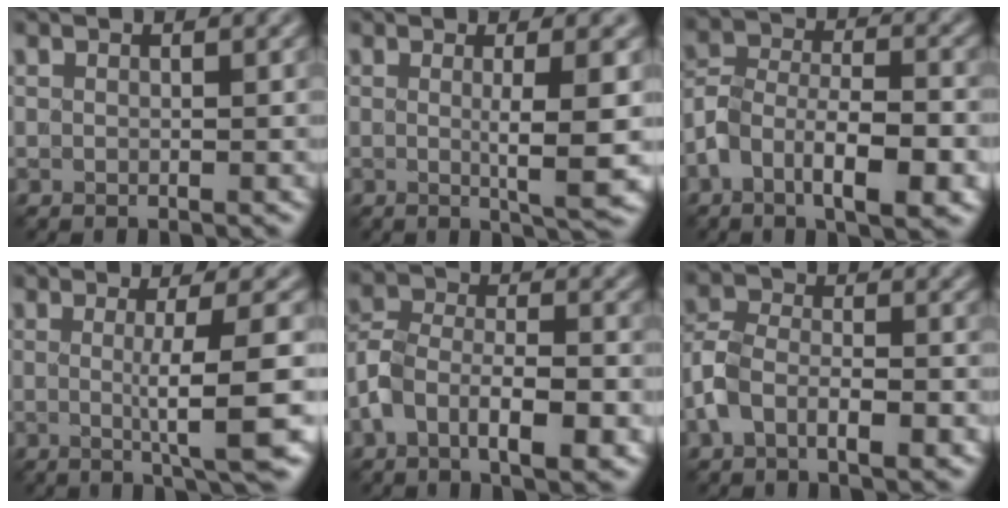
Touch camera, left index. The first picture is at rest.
{"total": 5.1, "force": [0.0, 0.7, 5.1], "torque": [-0.075, -0.005, 0.002]}
{"total": 7.2, "force": [-3.5, 3.1, 5.5], "torque": [-0.095, 0.004, -0.060]}
{"total": 6.5, "force": [-0.4, 1.1, 6.4], "torque": [-0.093, -0.004, -0.002]}
{"total": 6.6, "force": [-3.1, 2.9, 5.1], "torque": [-0.090, 0.007, -0.056]}
{"total": 4.8, "force": [-2.2, 2.4, 3.6], "torque": [-0.068, 0.009, -0.045]}